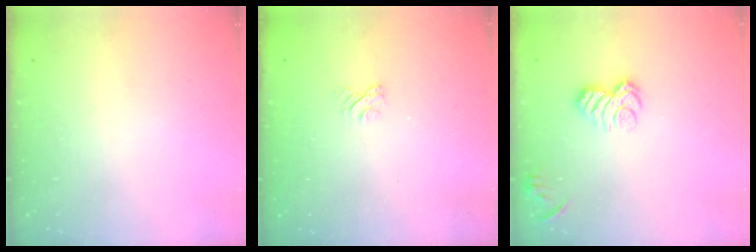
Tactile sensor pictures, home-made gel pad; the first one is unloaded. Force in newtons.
{"total": 2.9, "press": 2.6, "slide": 1.2}
{"total": 9.2, "press": 9.1, "slide": 1.2}